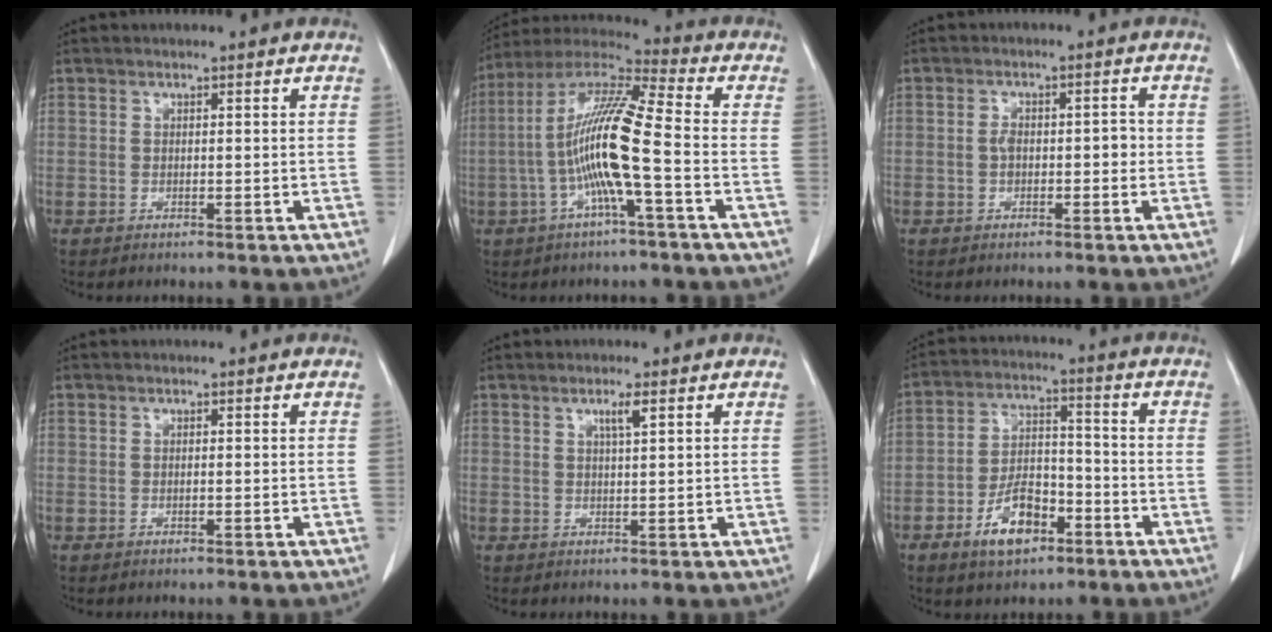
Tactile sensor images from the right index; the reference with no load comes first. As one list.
[{"total": 13.4, "force": [-2.5, 0.2, 13.1], "torque": [-0.263, 0.015, -0.057]}, {"total": 3.1, "force": [-0.4, 1.7, 2.6], "torque": [-0.040, 0.016, -0.005]}, {"total": 0.0}, {"total": 2.1, "force": [1.1, -0.1, 1.8], "torque": [-0.034, -0.002, 0.019]}, {"total": 9.0, "force": [-4.8, 4.7, 6.0], "torque": [-0.115, 0.014, -0.079]}]